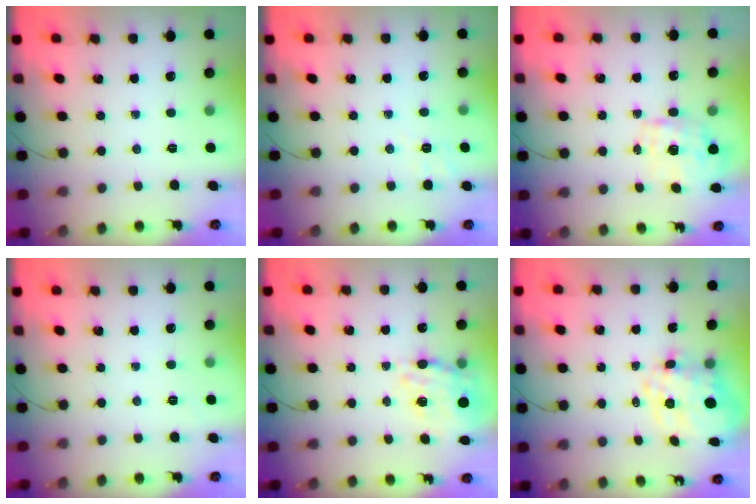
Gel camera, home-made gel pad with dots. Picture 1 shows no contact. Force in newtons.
{"total": 2.4, "press": 1.4, "slide": 2.0}
{"total": 1.8, "press": 1.7, "slide": 0.6}
{"total": 2.0, "press": 1.6, "slide": 1.2}
{"total": 12.8, "press": 12.2, "slide": 3.8}
{"total": 4.6, "press": 4.0, "slide": 2.3}